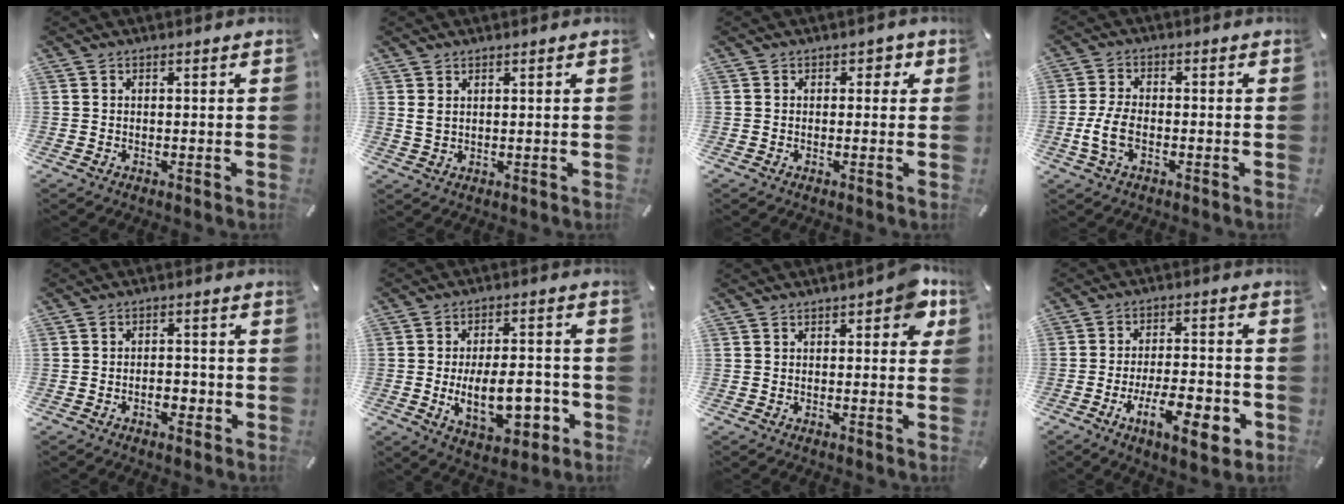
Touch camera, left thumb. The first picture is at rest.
{"total": 1.8, "force": [1.1, 0.8, 1.2], "torque": [-0.027, 0.001, 0.020]}
{"total": 1.6, "force": [0.0, 1.3, 0.8], "torque": [-0.008, 0.005, -0.005]}
{"total": 5.7, "force": [-1.9, 3.1, 4.4], "torque": [-0.096, 0.004, -0.036]}
{"total": 3.8, "force": [-1.7, 2.5, 2.3], "torque": [-0.039, 0.008, -0.031]}
{"total": 15.2, "force": [-3.4, 8.0, 12.5], "torque": [-0.201, -0.002, -0.055]}
{"total": 5.5, "force": [2.0, 2.7, 4.4], "torque": [-0.050, -0.004, 0.027]}
{"total": 14.6, "force": [-6.0, 5.1, 12.3], "torque": [-0.196, 0.019, -0.091]}